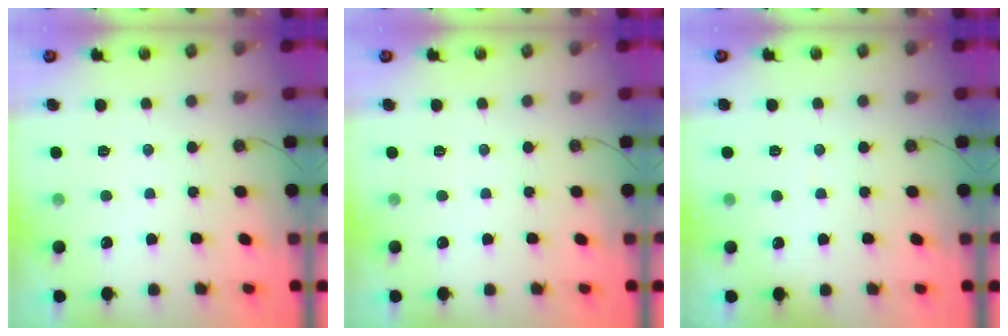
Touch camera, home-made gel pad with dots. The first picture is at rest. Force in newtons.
{"total": 0.0}
{"total": 2.0, "press": 2.0, "slide": 0.2}